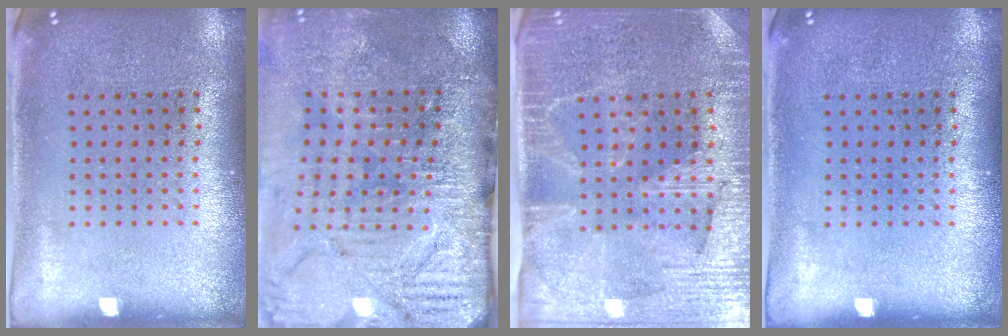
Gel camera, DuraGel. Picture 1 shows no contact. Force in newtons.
{"total": 4.4, "press": 3.8, "slide": 2.2}
{"total": 4.0, "press": 3.4, "slide": 2.0}
{"total": 0.0}